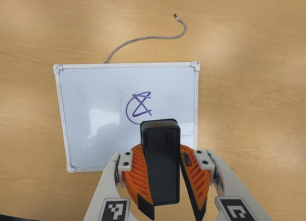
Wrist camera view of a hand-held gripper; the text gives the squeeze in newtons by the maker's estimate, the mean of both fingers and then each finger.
{"total": 11.9, "left": 12.1, "right": 11.7}